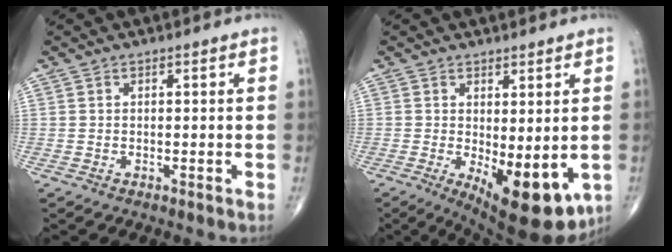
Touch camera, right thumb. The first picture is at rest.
{"total": 12.5, "force": [-2.9, 5.0, 11.1], "torque": [-0.142, -0.026, -0.025]}